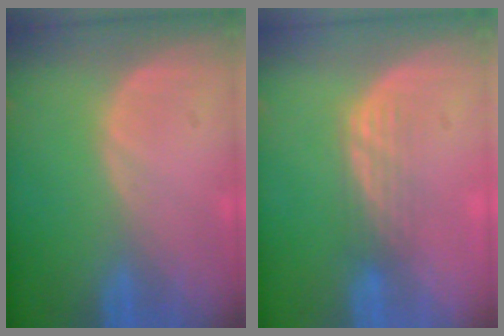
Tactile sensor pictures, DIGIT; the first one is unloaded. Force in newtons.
{"total": 3.1, "press": 2.6, "slide": 1.6}